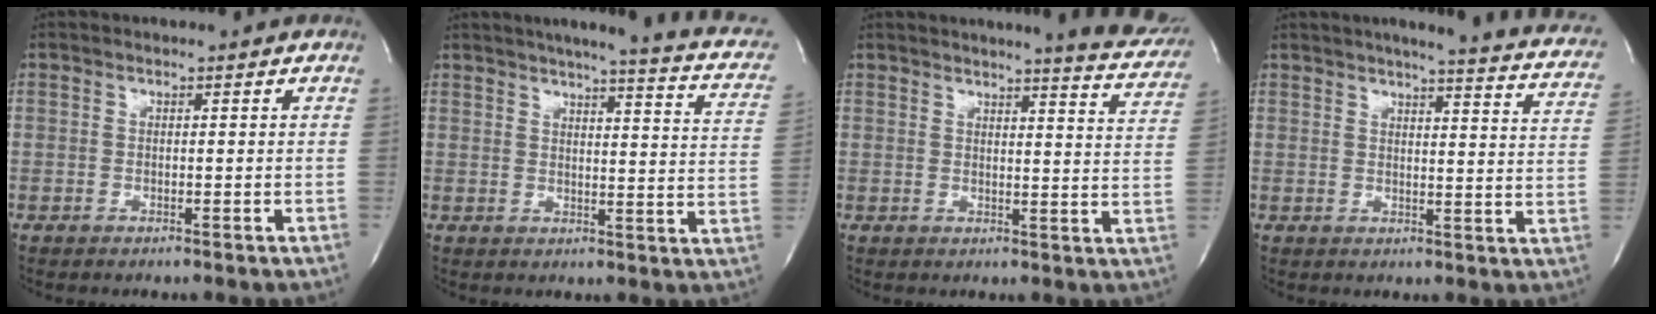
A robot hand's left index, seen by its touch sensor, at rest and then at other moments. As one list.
[{"total": 16.8, "force": [13.0, 1.8, 10.5], "torque": [-0.142, -0.016, 0.136]}, {"total": 11.3, "force": [10.6, 0.4, 3.8], "torque": [-0.037, -0.060, 0.099]}, {"total": 18.9, "force": [16.4, 1.5, 9.3], "torque": [-0.120, -0.045, 0.173]}]